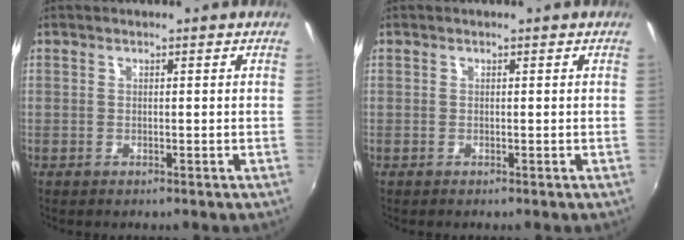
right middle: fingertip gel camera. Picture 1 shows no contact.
{"total": 0.0}